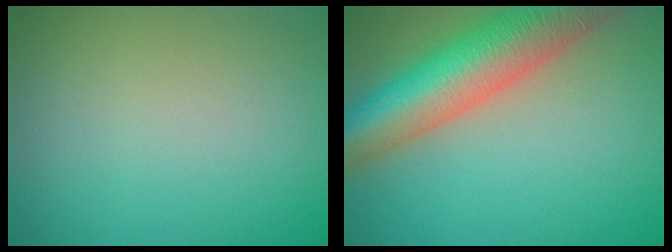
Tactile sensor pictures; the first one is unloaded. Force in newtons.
{"total": 11.3, "press": 11.3, "slide": 0.6}